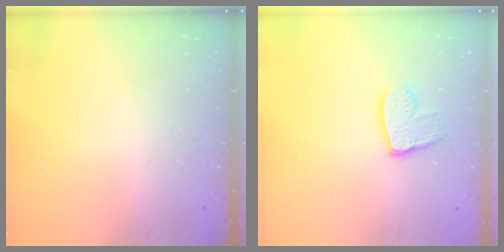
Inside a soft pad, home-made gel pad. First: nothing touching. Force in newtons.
{"total": 10.0, "press": 9.9, "slide": 0.7}